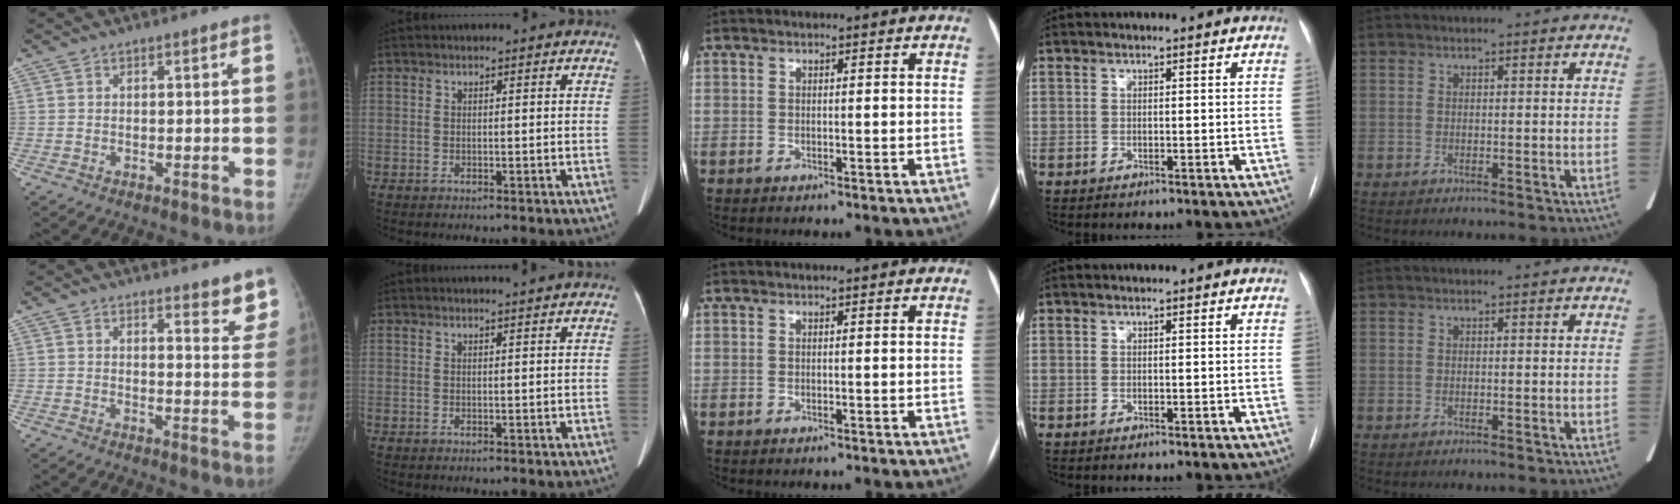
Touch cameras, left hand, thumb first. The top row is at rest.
{"thumb": {"total": 7.3, "force": [6.3, 2.3, 2.8], "torque": [0.008, -0.041, 0.058]}, "index": {"total": 1.6, "force": [1.4, -0.5, 0.6], "torque": [-0.010, 0.003, 0.025]}}